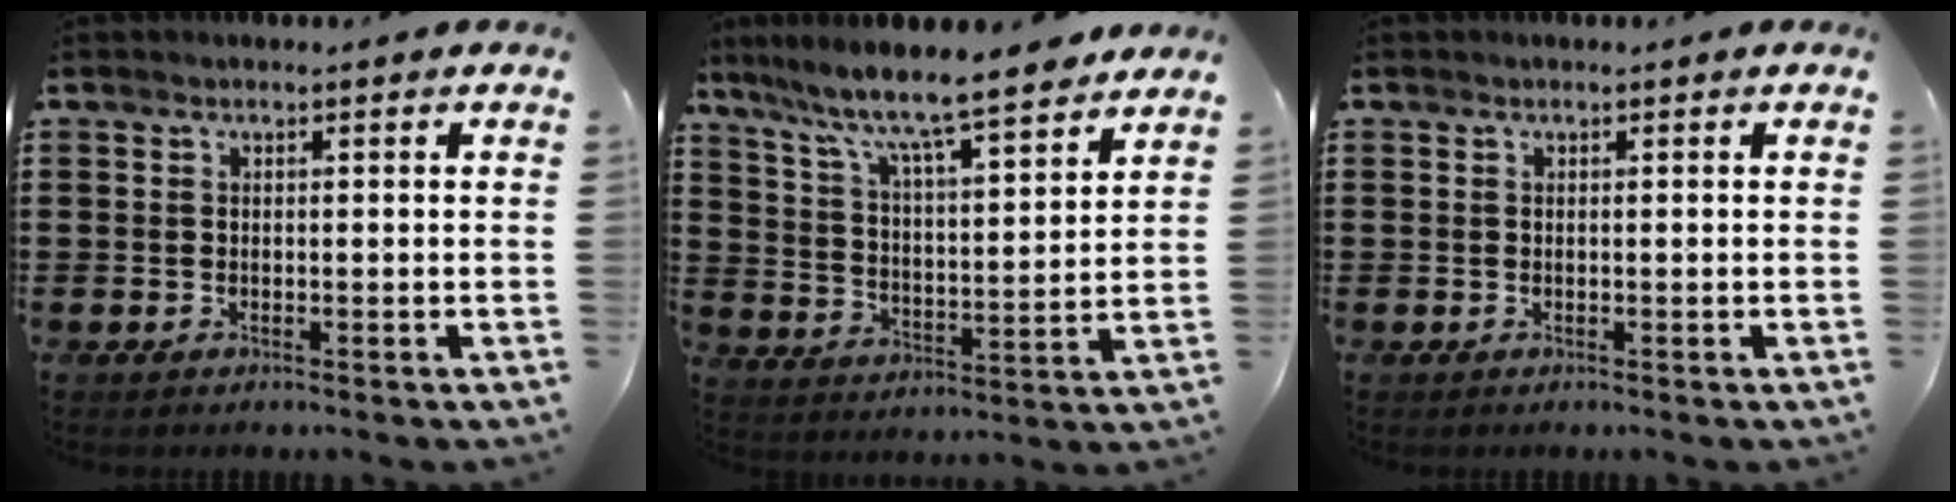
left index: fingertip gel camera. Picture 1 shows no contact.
{"total": 7.5, "force": [6.7, 0.4, 3.4], "torque": [-0.095, -0.046, 0.108]}
{"total": 0.0}